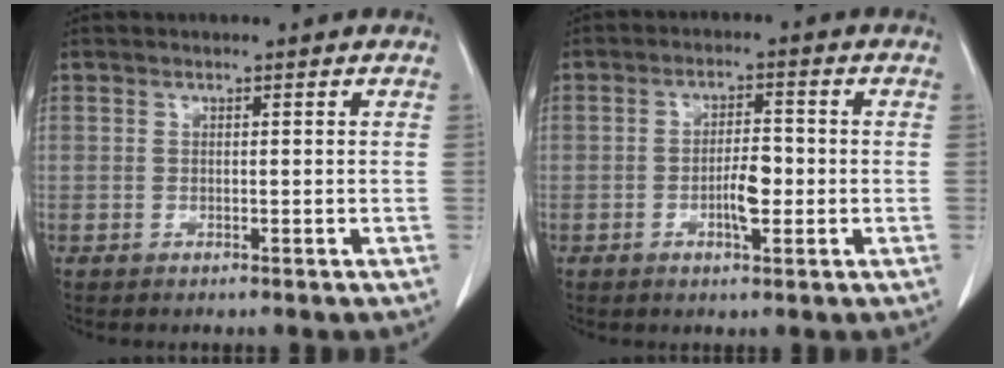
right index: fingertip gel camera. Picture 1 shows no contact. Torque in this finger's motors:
{"motor_torque": [0.10, -0.03, 0.00, 0.05]}